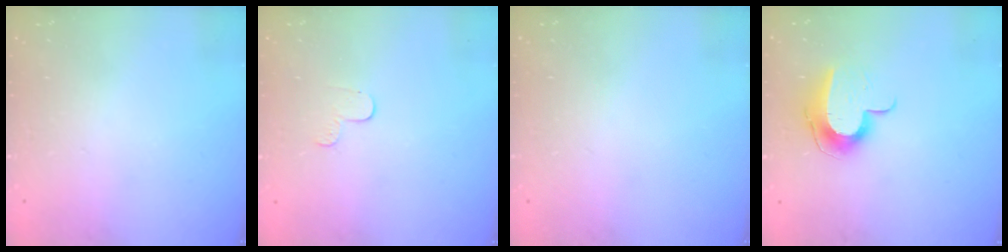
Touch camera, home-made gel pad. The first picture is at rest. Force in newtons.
{"total": 4.7, "press": 4.6, "slide": 0.5}
{"total": 0.0}
{"total": 10.1, "press": 10.0, "slide": 0.5}